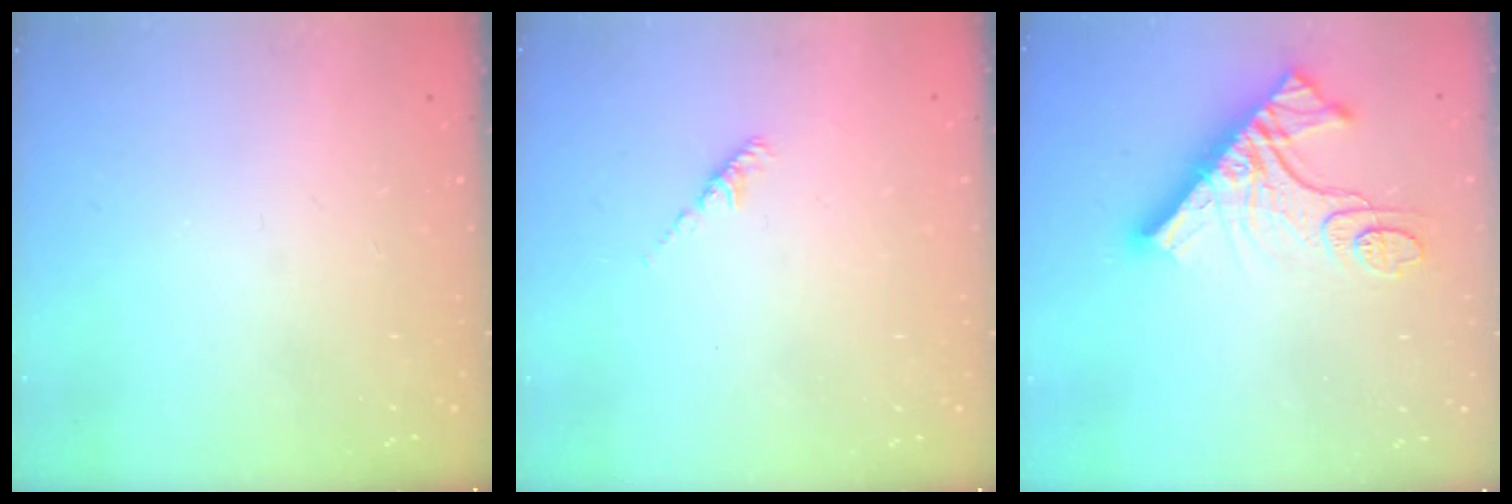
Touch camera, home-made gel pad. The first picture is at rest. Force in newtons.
{"total": 2.2, "press": 2.1, "slide": 0.6}
{"total": 14.8, "press": 14.7, "slide": 1.5}